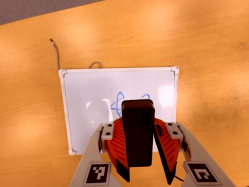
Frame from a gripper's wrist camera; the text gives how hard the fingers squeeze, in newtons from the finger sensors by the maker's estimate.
{"total": 7.8, "left": 8.0, "right": 7.6}